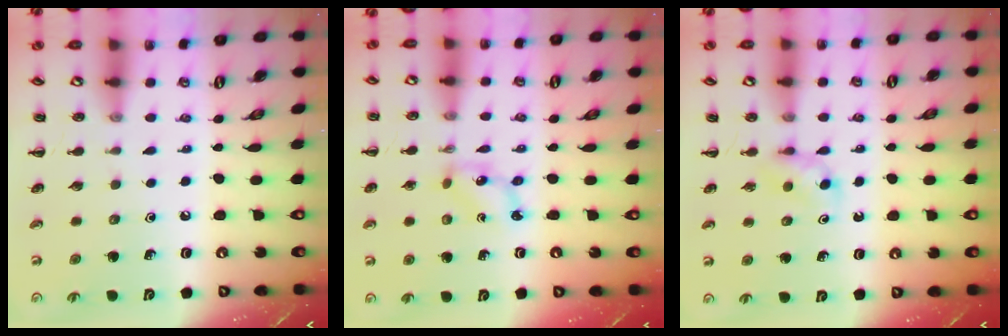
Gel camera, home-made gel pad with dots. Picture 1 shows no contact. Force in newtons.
{"total": 2.5, "press": 2.5, "slide": 0.6}
{"total": 2.7, "press": 2.4, "slide": 1.1}